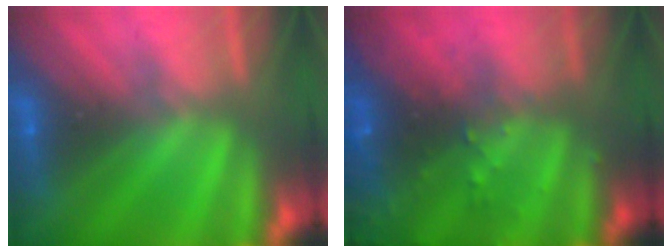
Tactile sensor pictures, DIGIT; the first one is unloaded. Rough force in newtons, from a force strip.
{"total": 9.3}